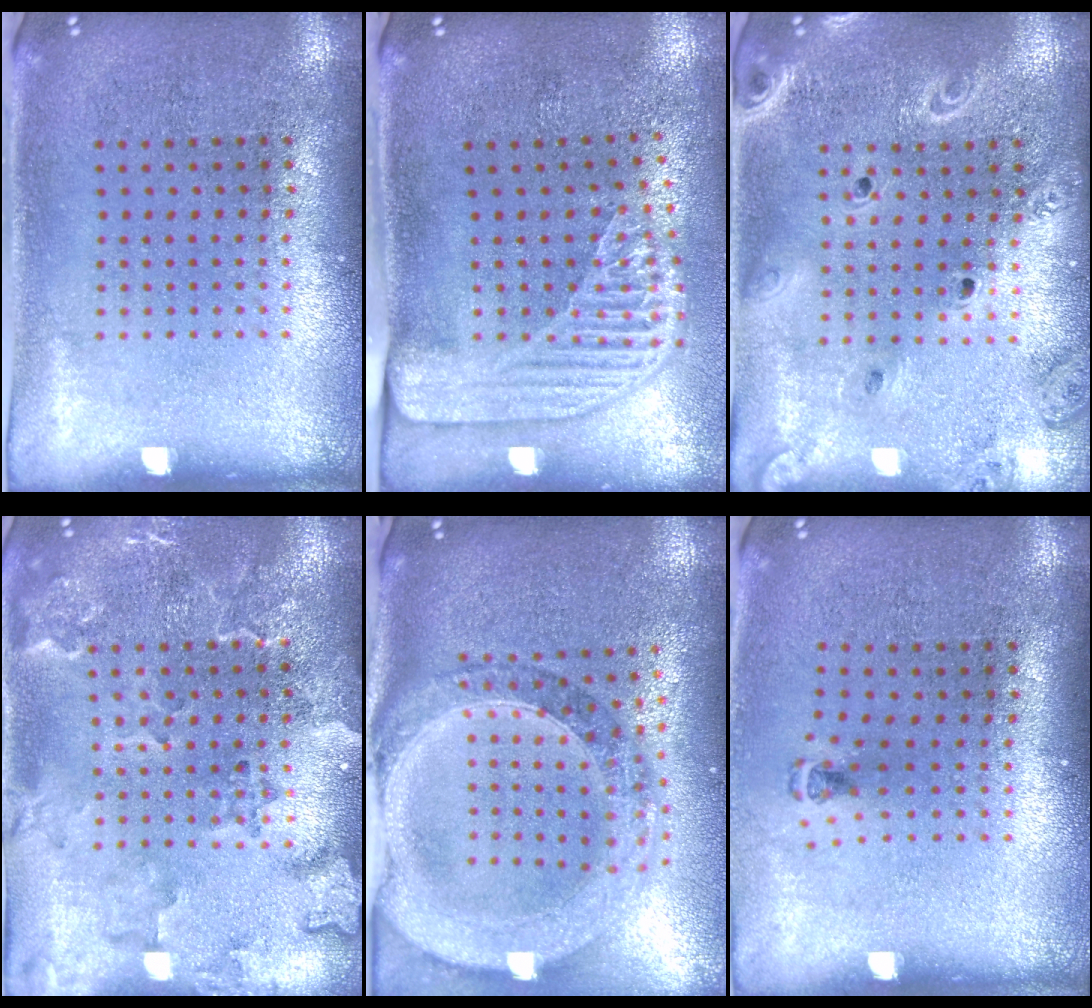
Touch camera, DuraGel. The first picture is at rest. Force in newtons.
{"total": 2.3, "press": 1.7, "slide": 1.5}
{"total": 2.1, "press": 1.9, "slide": 0.8}
{"total": 2.4, "press": 2.2, "slide": 0.9}
{"total": 2.2, "press": 2.0, "slide": 0.9}
{"total": 0.5, "press": 0.4, "slide": 0.3}